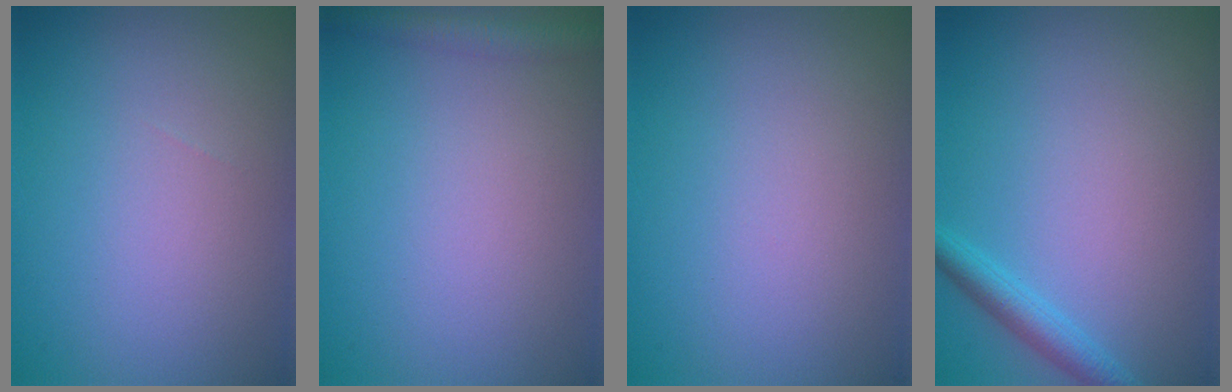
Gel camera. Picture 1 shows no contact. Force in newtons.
{"total": 1.8, "press": 1.8, "slide": 0.1}
{"total": 0.0}
{"total": 2.1, "press": 2.1, "slide": 0.1}